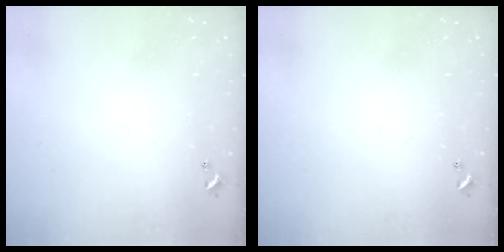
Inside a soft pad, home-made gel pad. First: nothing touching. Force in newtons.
{"total": 0.0}